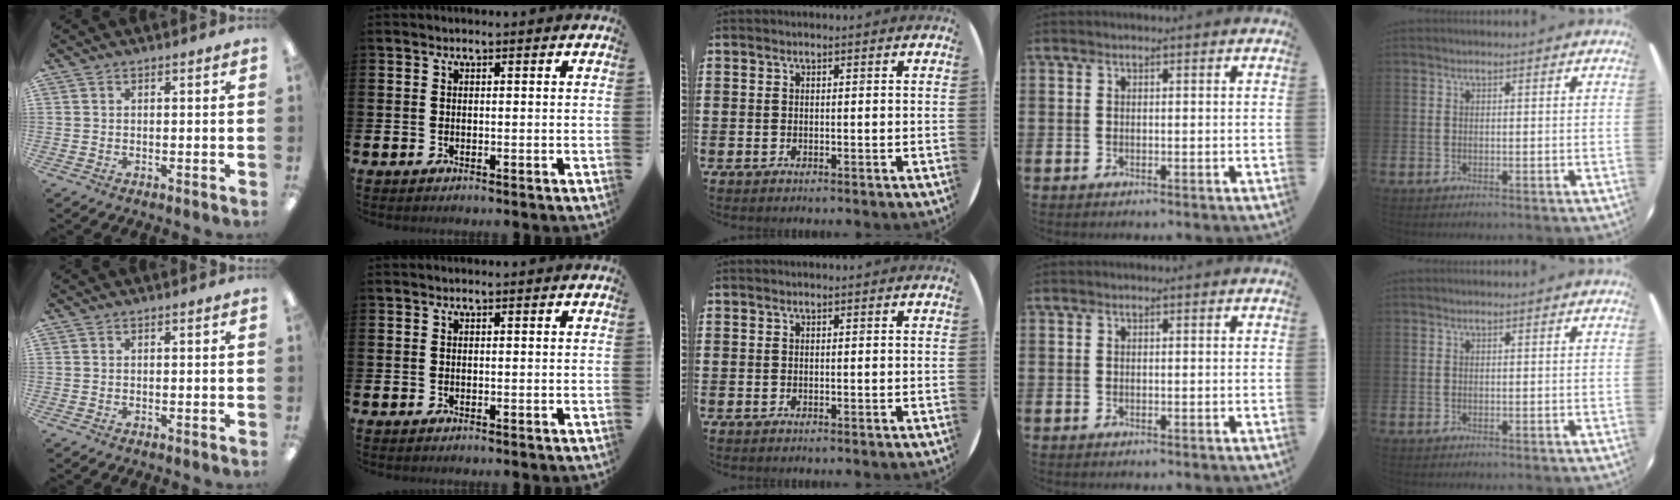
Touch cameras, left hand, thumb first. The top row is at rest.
{}